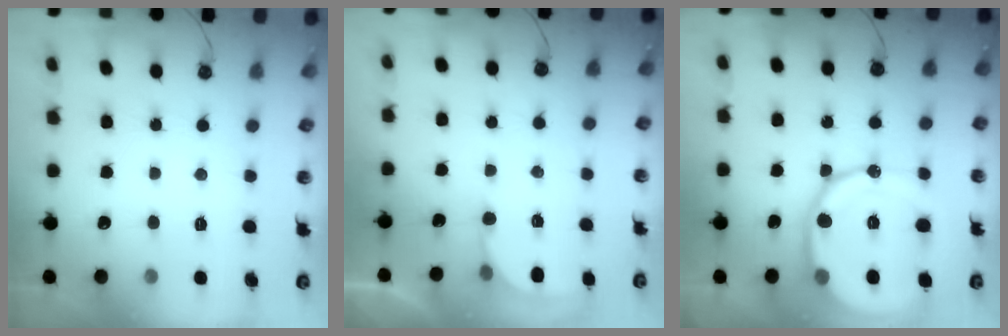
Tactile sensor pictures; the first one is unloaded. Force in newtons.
{"total": 3.4, "press": 3.4, "slide": 0.3}
{"total": 18.3, "press": 18.1, "slide": 2.0}